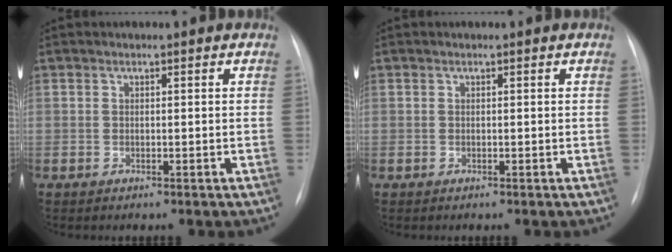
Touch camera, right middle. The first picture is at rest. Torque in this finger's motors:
{"motor_torque": [0.30, -0.41, 0.01, 0.00]}